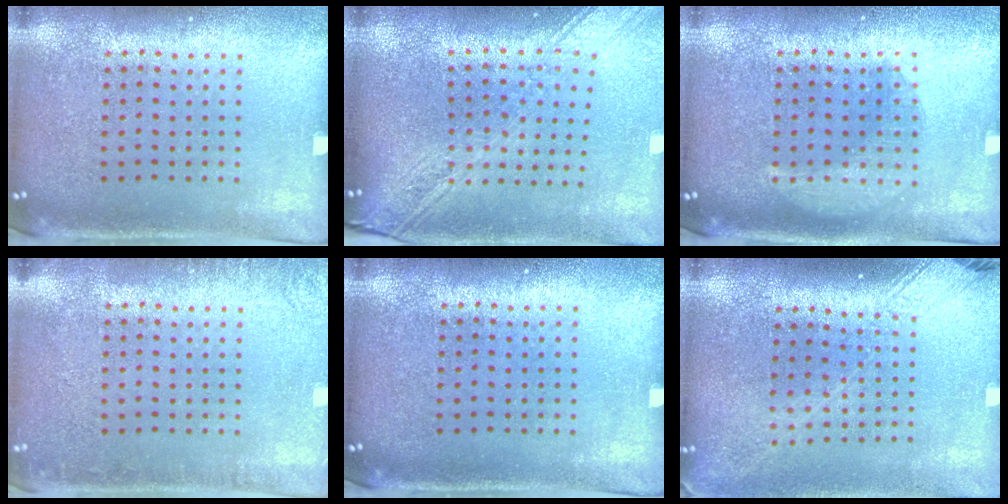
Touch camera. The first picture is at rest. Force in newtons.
{"total": 2.5, "press": 2.1, "slide": 1.4}
{"total": 2.2, "press": 2.2, "slide": 0.3}
{"total": 1.7, "press": 1.7, "slide": 0.3}
{"total": 0.0}
{"total": 1.8, "press": 1.4, "slide": 1.0}